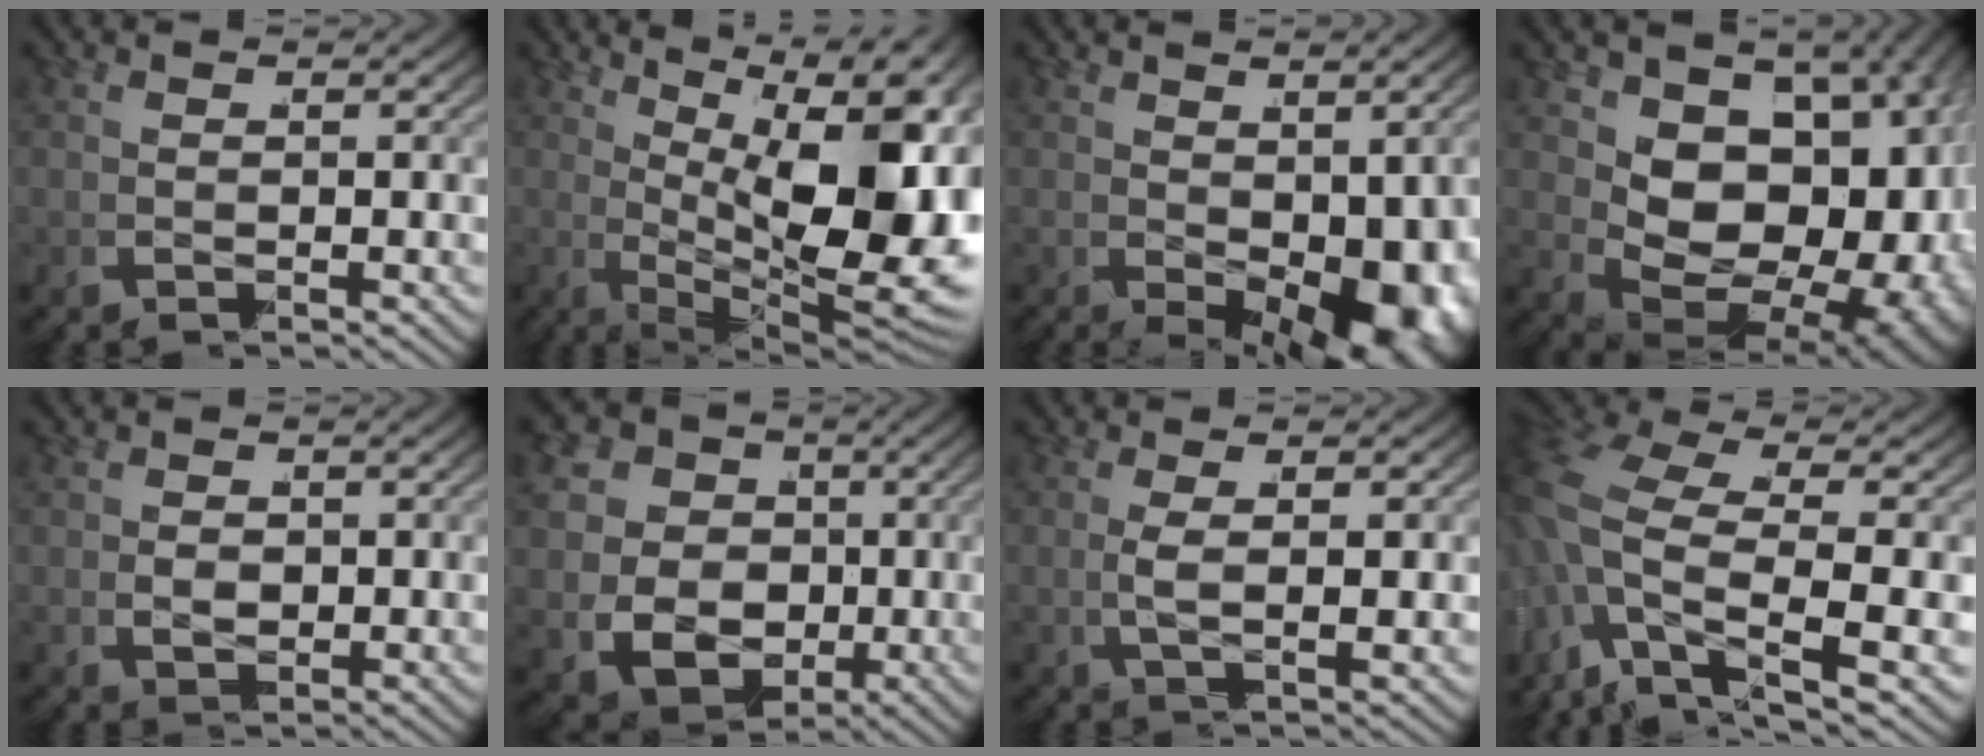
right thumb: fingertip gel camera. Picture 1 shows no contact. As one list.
[{"total": 18.3, "force": [-1.2, 9.3, 15.7], "torque": [-0.241, -0.049, 0.011]}, {"total": 11.1, "force": [-3.2, 6.3, 8.6], "torque": [-0.133, -0.042, -0.027]}, {"total": 21.2, "force": [-1.7, 14.9, 15.0], "torque": [-0.257, -0.067, 0.001]}, {"total": 2.3, "force": [-0.3, 1.9, 1.3], "torque": [-0.017, -0.010, 0.003]}, {"total": 17.8, "force": [0.4, 14.9, 9.8], "torque": [-0.215, -0.048, 0.009]}, {"total": 2.3, "force": [-0.1, 0.7, 2.2], "torque": [-0.046, -0.001, -0.002]}, {"total": 8.7, "force": [-1.0, 5.9, 6.3], "torque": [-0.164, -0.029, -0.008]}]